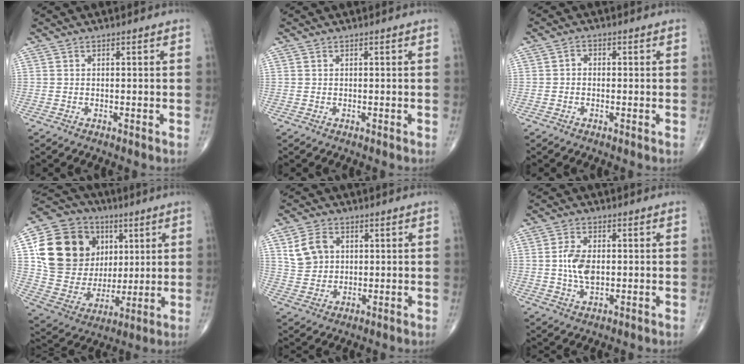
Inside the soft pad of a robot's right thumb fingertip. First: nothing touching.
{"total": 0.0}
{"total": 1.6, "force": [0.0, 1.4, 0.9], "torque": [-0.006, 0.010, -0.003]}
{"total": 23.6, "force": [6.2, 19.1, 12.4], "torque": [-0.202, 0.020, 0.133]}
{"total": 7.2, "force": [2.4, 5.7, 3.8], "torque": [-0.052, -0.003, 0.049]}
{"total": 6.8, "force": [0.3, 4.0, 5.5], "torque": [-0.103, -0.002, 0.007]}